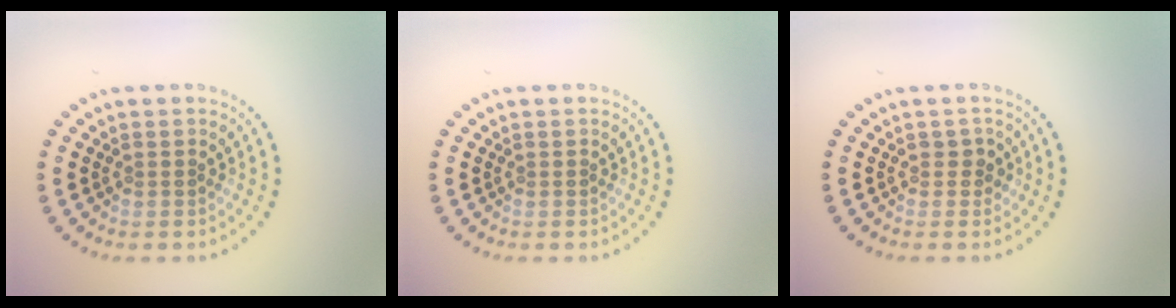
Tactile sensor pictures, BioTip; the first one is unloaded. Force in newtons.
{"total": 0.0}
{"total": 1.0, "press": 0.9, "slide": 0.4}